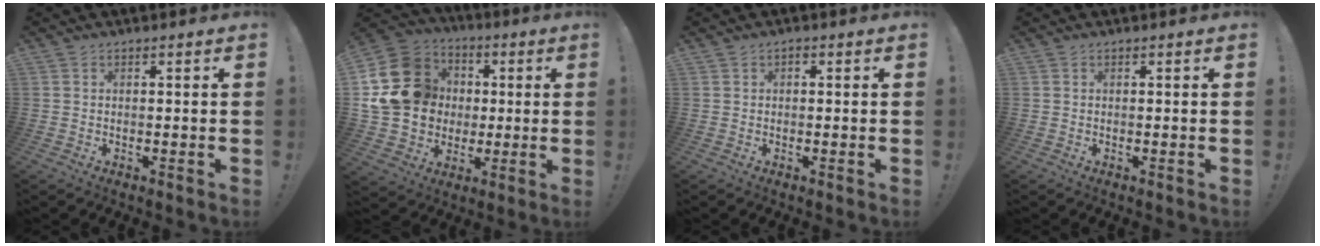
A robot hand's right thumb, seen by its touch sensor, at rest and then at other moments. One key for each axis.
{"total": 19.7, "fx": 1.8, "fy": 17.2, "fz": 9.4, "tx": -0.171, "ty": 0.003, "tz": 0.061}
{"total": 0.6, "fx": -0.1, "fy": 0.5, "fz": 0.2, "tx": -0.009, "ty": 0.005, "tz": -0.002}
{"total": 0.0}